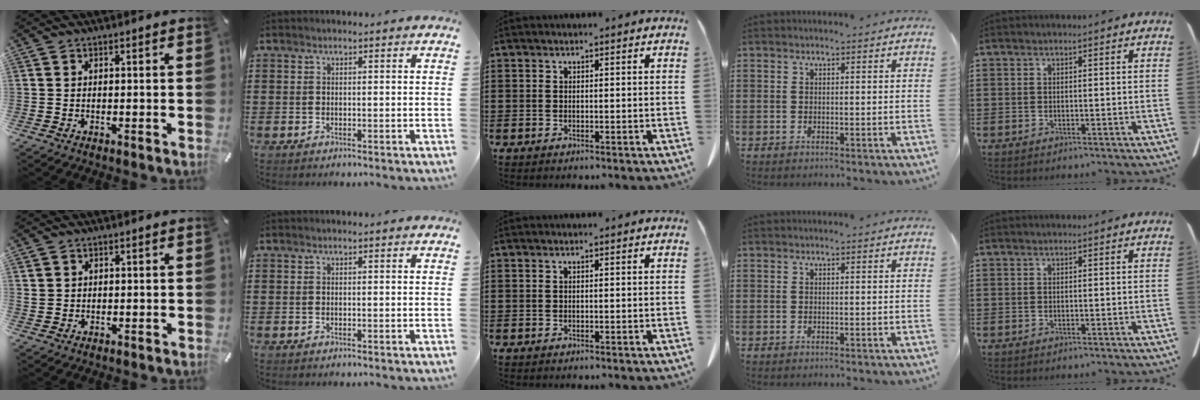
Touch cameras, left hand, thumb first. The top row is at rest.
{"thumb": {"total": 2.0, "force": [1.2, 1.6, 0.0], "torque": [-0.002, 0.002, 0.022]}}